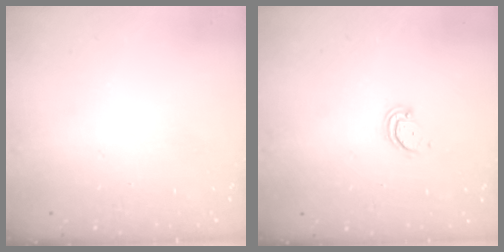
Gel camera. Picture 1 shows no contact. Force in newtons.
{"total": 2.9, "press": 2.9, "slide": 0.2}